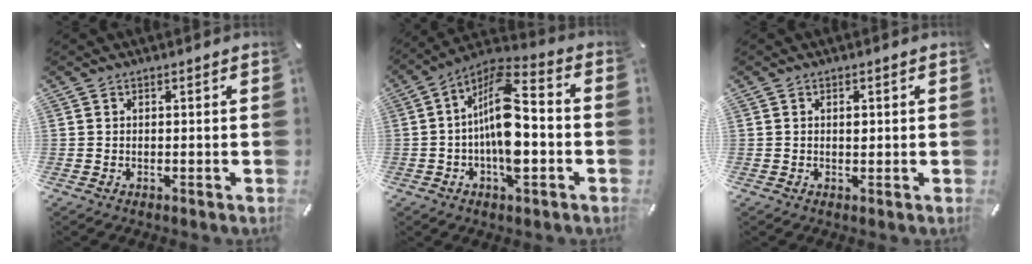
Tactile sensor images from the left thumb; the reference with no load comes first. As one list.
[{"total": 14.3, "force": [-2.3, 6.6, 12.5], "torque": [-0.234, 0.002, -0.041]}, {"total": 1.2, "force": [0.2, 0.7, 0.9], "torque": [-0.010, -0.001, 0.001]}]